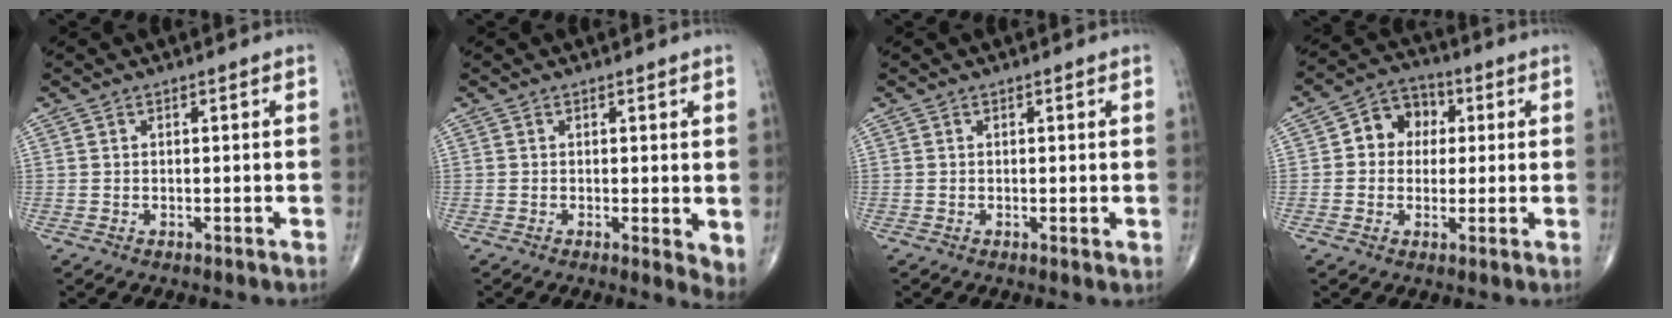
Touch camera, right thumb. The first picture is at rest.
{"total": 3.7, "force": [0.7, 1.3, 3.4], "torque": [-0.047, -0.012, 0.009]}
{"total": 0.8, "force": [0.3, 0.2, 0.7], "torque": [-0.014, -0.003, 0.003]}
{"total": 8.0, "force": [1.3, 6.7, 4.1], "torque": [-0.032, 0.016, 0.011]}